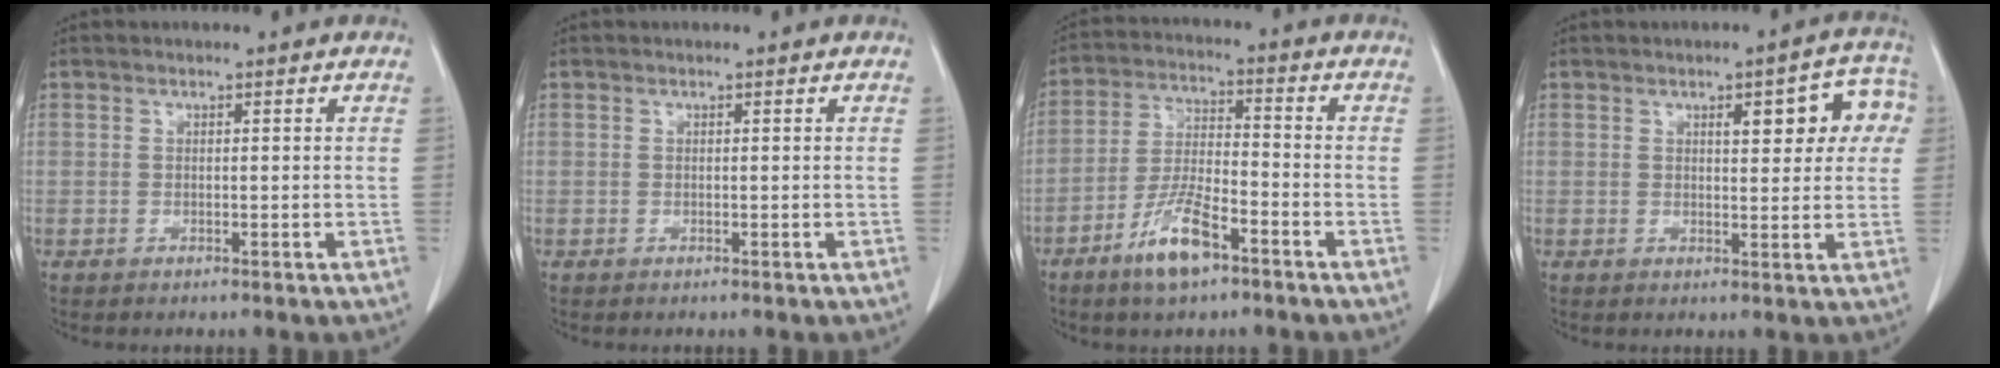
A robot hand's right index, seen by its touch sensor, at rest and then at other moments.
{"total": 0.0}
{"total": 9.1, "force": [-5.5, 2.3, 6.9], "torque": [-0.142, -0.007, -0.102]}
{"total": 8.5, "force": [2.7, 3.0, 7.5], "torque": [-0.080, 0.025, 0.029]}